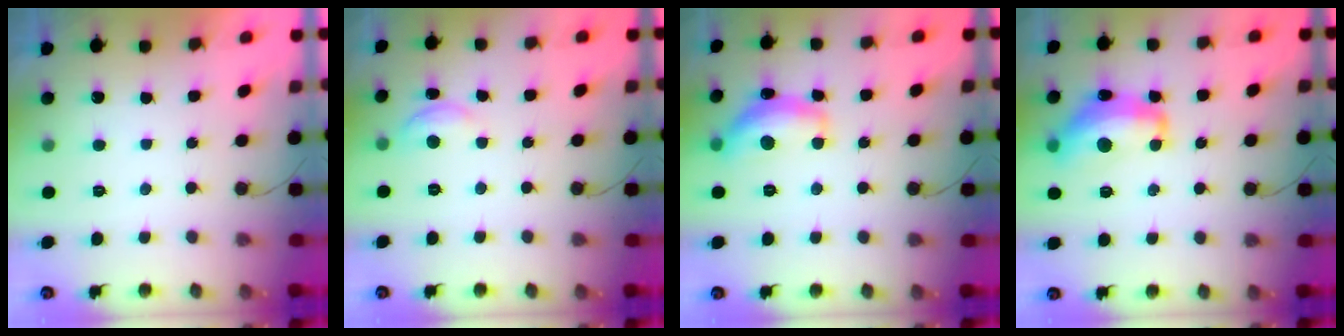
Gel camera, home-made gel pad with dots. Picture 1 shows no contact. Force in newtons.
{"total": 6.4, "press": 6.4, "slide": 0.5}
{"total": 13.7, "press": 13.7, "slide": 0.8}
{"total": 14.3, "press": 14.2, "slide": 1.1}